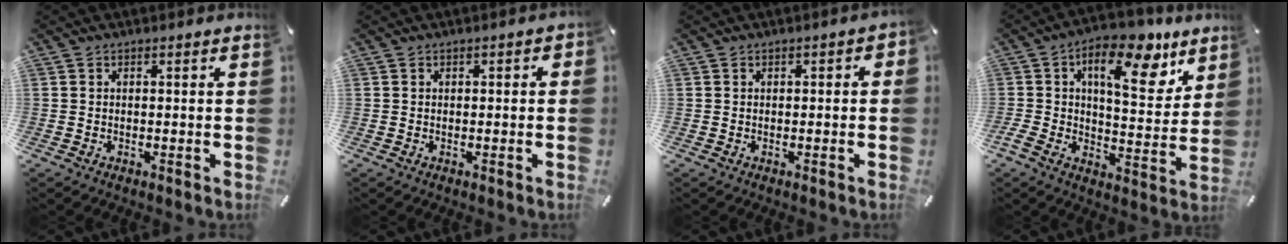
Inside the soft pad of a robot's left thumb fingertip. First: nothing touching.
{"total": 0.7, "force": [-0.2, 0.6, 0.3], "torque": [-0.005, 0.003, -0.005]}
{"total": 1.0, "force": [-0.4, 0.8, 0.5], "torque": [-0.008, 0.004, -0.008]}
{"total": 17.9, "force": [8.9, 8.8, 12.9], "torque": [-0.178, -0.060, 0.140]}